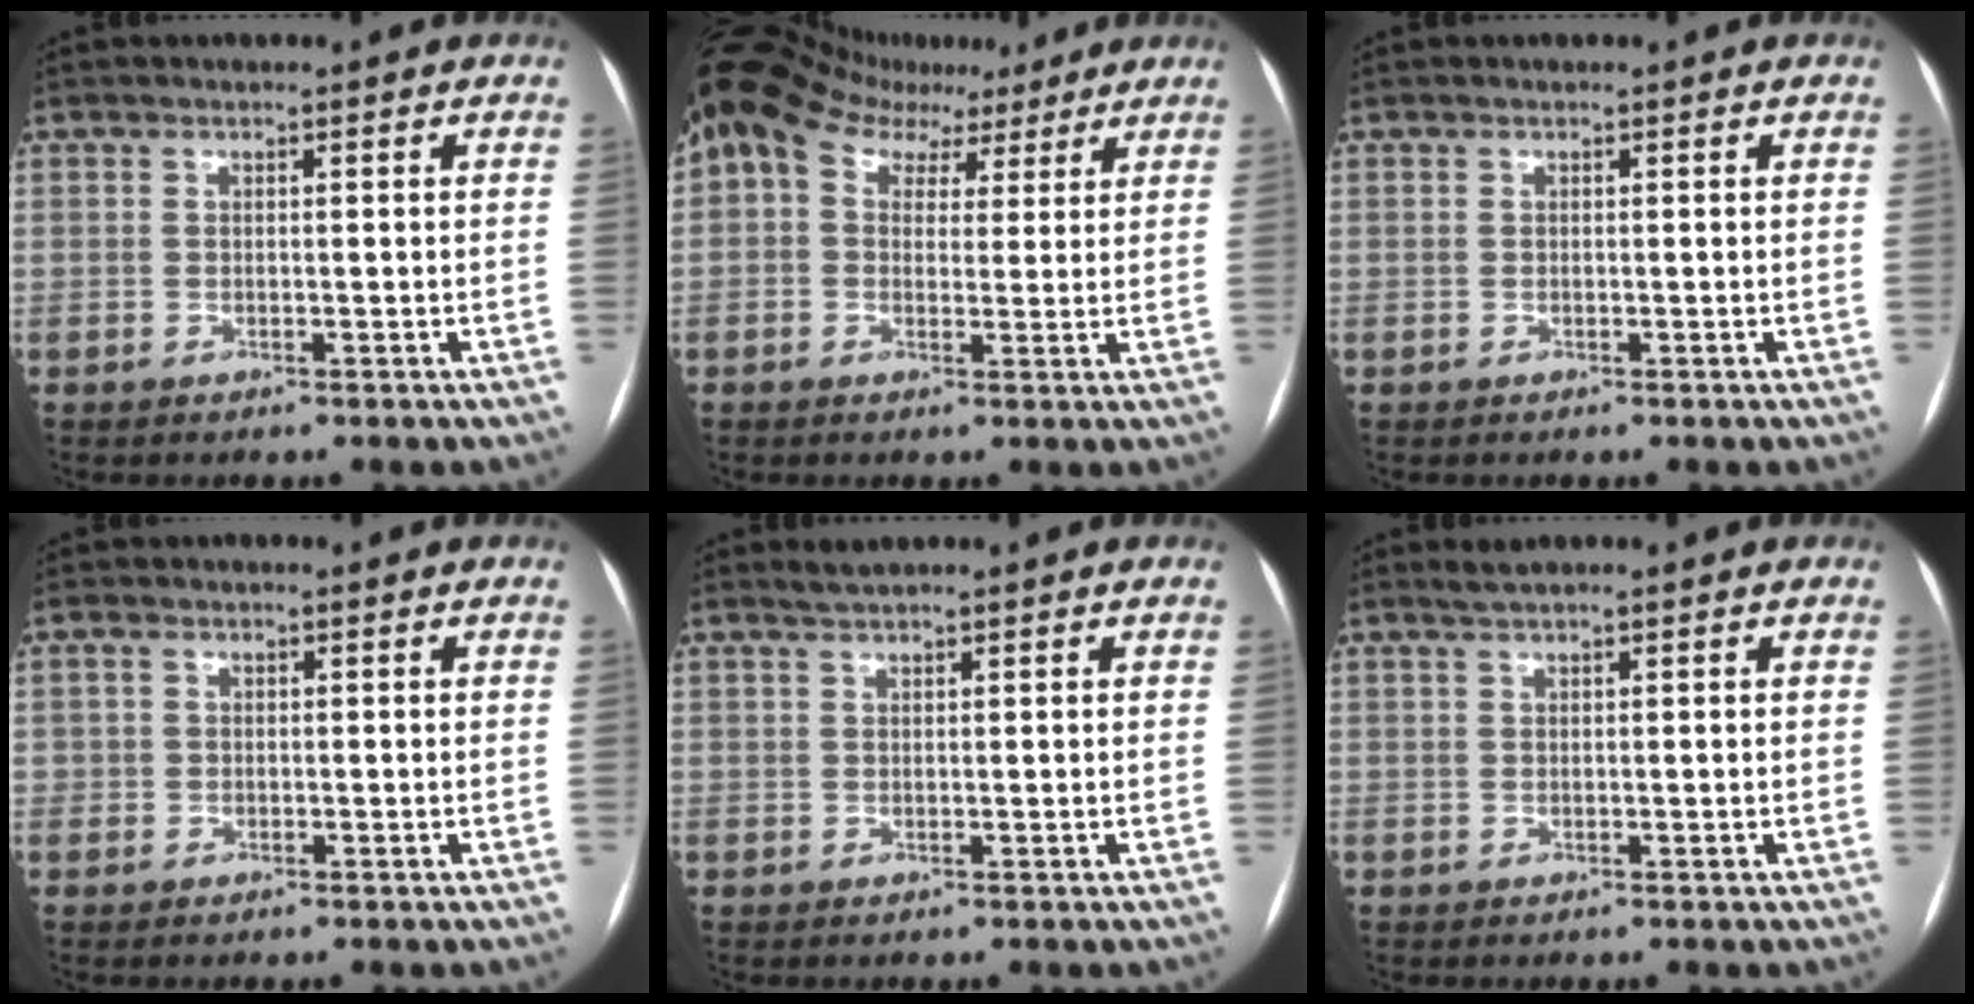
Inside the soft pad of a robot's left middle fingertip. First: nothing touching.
{"total": 10.1, "force": [5.9, 6.5, 5.0], "torque": [-0.084, 0.063, 0.094]}
{"total": 0.0}
{"total": 1.3, "force": [-0.3, 1.2, 0.2], "torque": [0.001, 0.005, -0.007]}
{"total": 1.5, "force": [1.2, 0.1, 0.8], "torque": [-0.020, 0.010, 0.025]}
{"total": 1.4, "force": [1.0, -0.1, 1.1], "torque": [-0.026, 0.015, 0.020]}